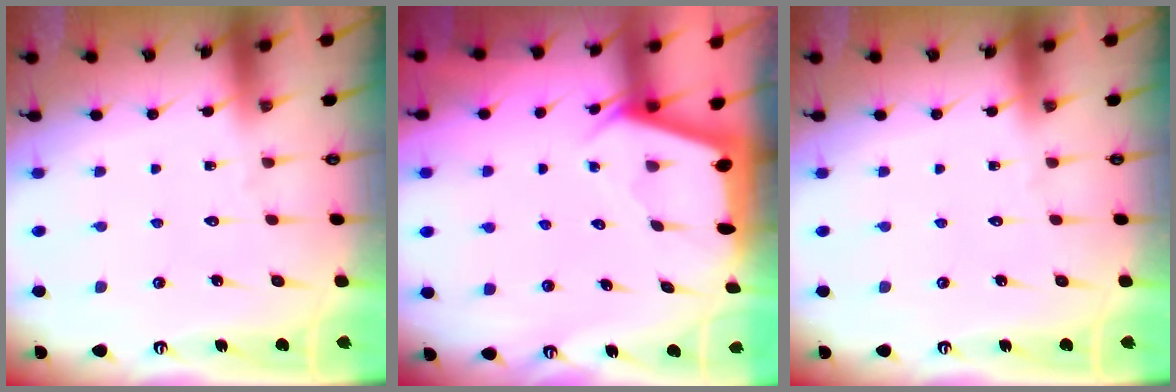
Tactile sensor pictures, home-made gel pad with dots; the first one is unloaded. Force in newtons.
{"total": 2.4, "press": 2.4, "slide": 0.3}
{"total": 0.0}